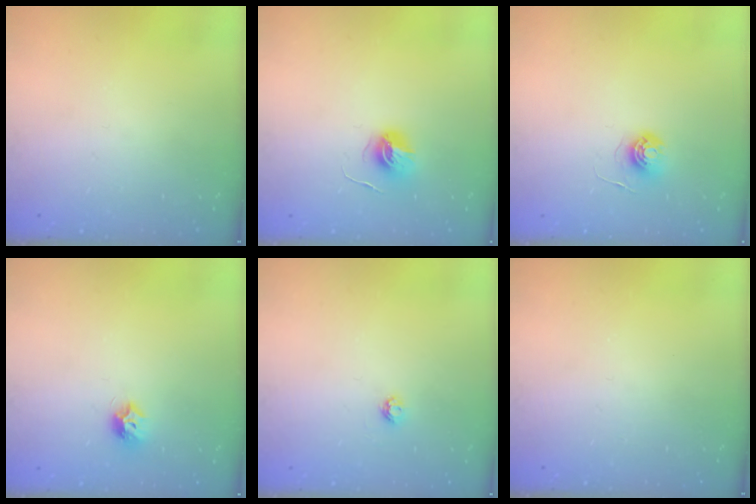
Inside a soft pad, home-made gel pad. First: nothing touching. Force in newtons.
{"total": 5.9, "press": 5.9, "slide": 0.4}
{"total": 6.0, "press": 6.0, "slide": 0.3}
{"total": 7.3, "press": 7.2, "slide": 0.9}
{"total": 3.7, "press": 3.7, "slide": 0.5}
{"total": 0.0}